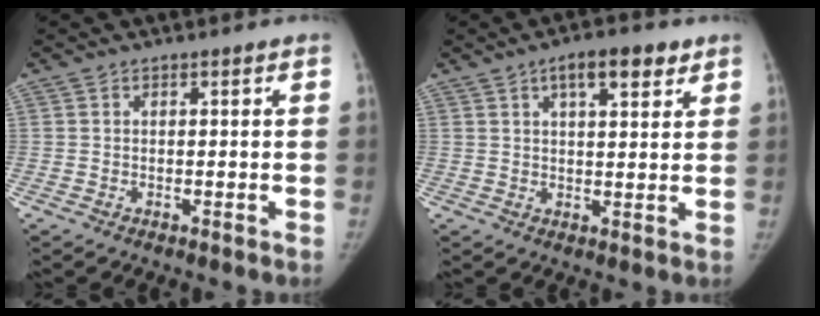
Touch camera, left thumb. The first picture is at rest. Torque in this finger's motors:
{"motor_torque": [0.23, 0.07, 0.67, -0.53, 0.08]}